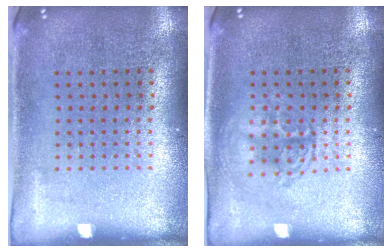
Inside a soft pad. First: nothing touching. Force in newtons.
{"total": 1.3, "press": 1.3, "slide": 0.1}